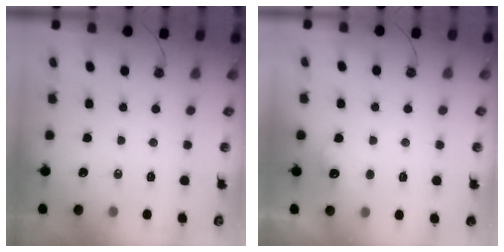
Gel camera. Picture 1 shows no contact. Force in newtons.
{"total": 6.6, "press": 6.5, "slide": 1.3}